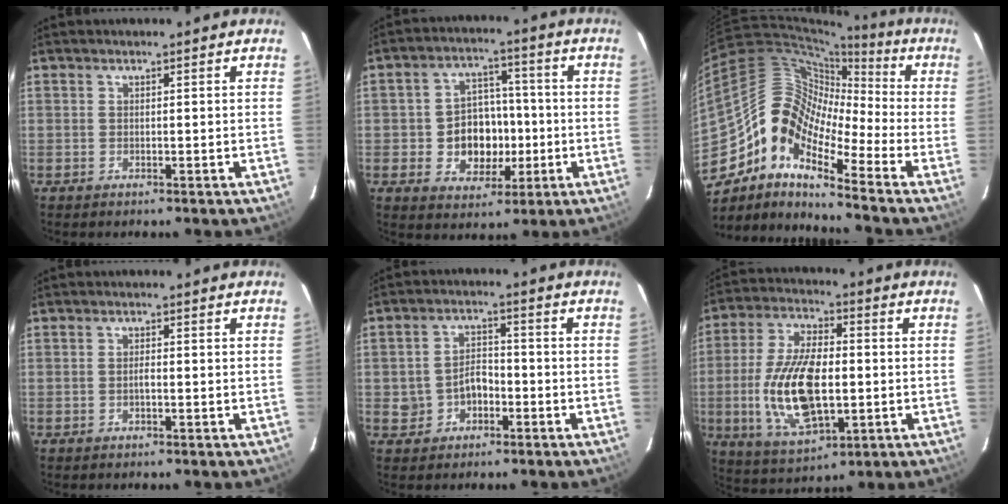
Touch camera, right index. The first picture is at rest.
{"total": 10.1, "force": [-1.7, 8.3, 5.4], "torque": [-0.120, 0.019, -0.011]}
{"total": 13.0, "force": [-6.9, 6.5, 8.8], "torque": [-0.147, 0.014, -0.156]}
{"total": 1.1, "force": [-0.2, 0.2, 1.0], "torque": [-0.021, 0.002, -0.005]}
{"total": 5.3, "force": [-1.8, 4.2, 2.6], "torque": [-0.054, 0.017, -0.017]}
{"total": 17.3, "force": [-2.2, 7.9, 15.2], "torque": [-0.313, -0.006, -0.032]}